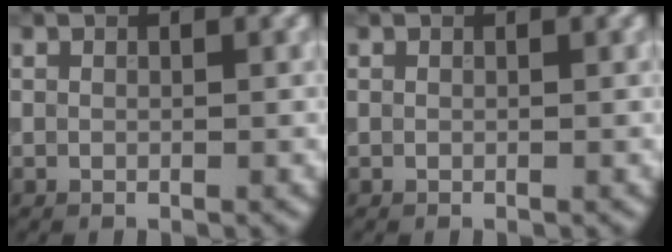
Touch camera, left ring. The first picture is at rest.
{"total": 0.0}